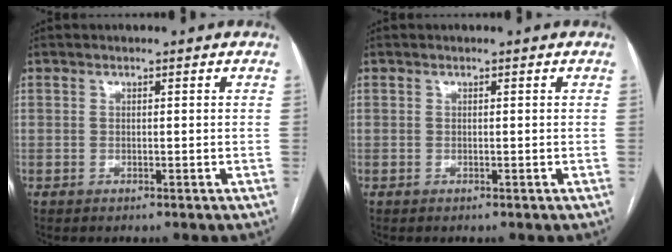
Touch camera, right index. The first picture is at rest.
{"total": 0.0}